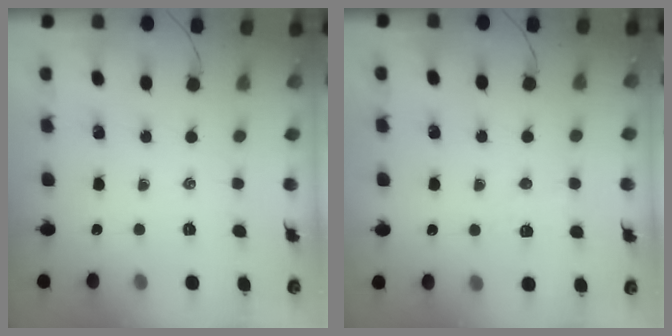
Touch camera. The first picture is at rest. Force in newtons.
{"total": 3.3, "press": 3.0, "slide": 1.2}